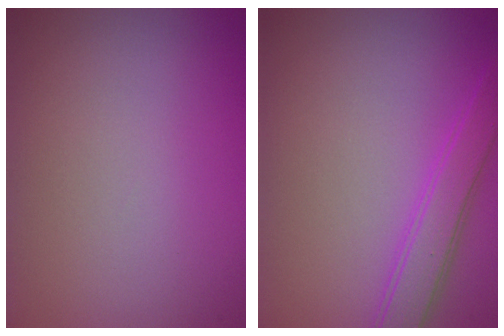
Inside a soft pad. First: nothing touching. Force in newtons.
{"total": 3.0, "press": 3.0, "slide": 0.0}